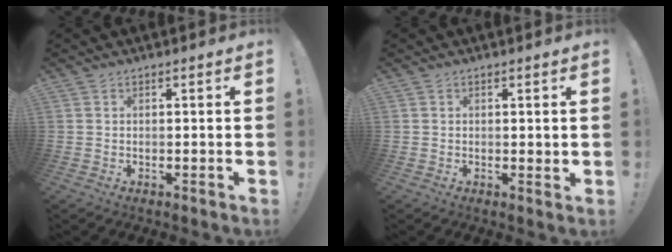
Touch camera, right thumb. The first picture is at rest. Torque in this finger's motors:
{"motor_torque": [-0.21, 0.03, -0.06, 0.28, 0.00]}